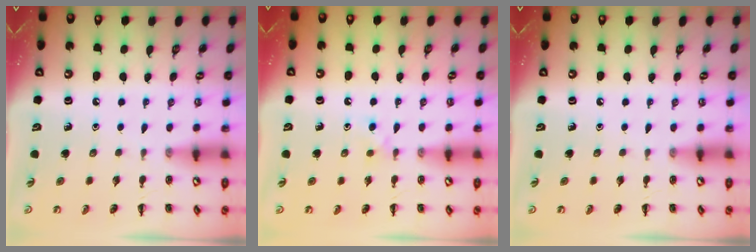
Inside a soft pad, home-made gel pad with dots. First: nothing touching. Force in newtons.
{"total": 2.8, "press": 2.6, "slide": 1.2}
{"total": 0.0}